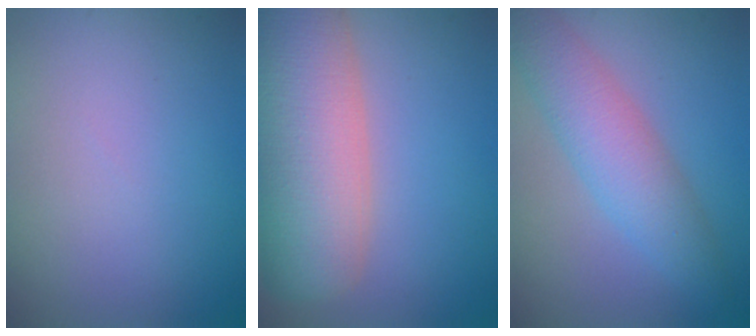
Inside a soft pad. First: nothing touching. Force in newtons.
{"total": 10.5, "press": 10.4, "slide": 0.5}
{"total": 4.7, "press": 4.7, "slide": 0.2}